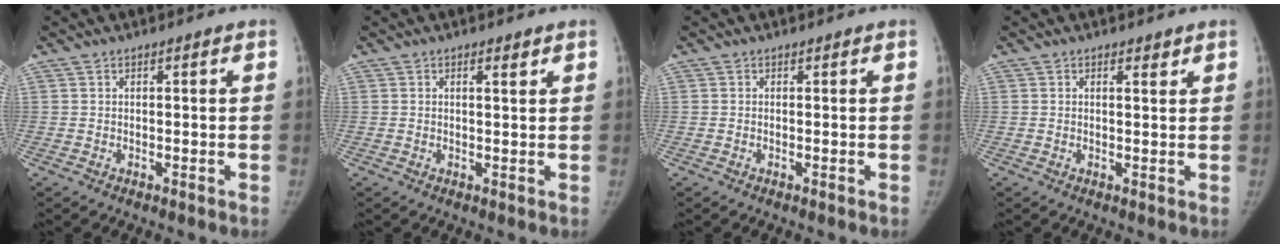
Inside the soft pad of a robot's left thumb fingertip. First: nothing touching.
{"total": 1.8, "force": [1.0, 0.4, 1.4], "torque": [-0.018, -0.004, 0.016]}
{"total": 0.0}
{"total": 1.6, "force": [1.0, 0.5, 1.1], "torque": [-0.010, -0.005, 0.016]}